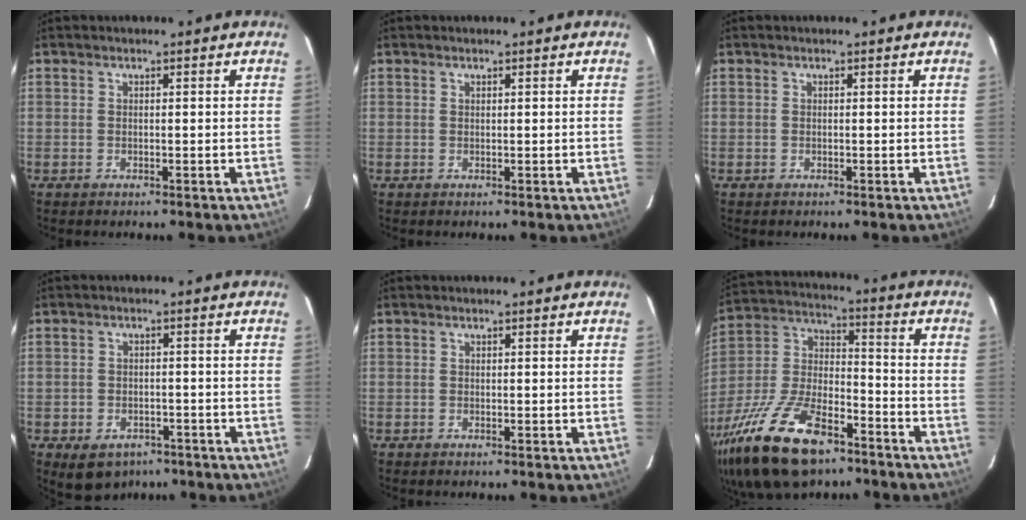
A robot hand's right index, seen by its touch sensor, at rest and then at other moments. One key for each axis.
{"total": 0.0}
{"total": 0.0}
{"total": 7.7, "fx": -4.8, "fy": 5.1, "fz": 3.1, "tx": -0.063, "ty": 0.004, "tz": -0.056}
{"total": 0.0}
{"total": 24.6, "fx": -15.5, "fy": 10.6, "fz": 15.9, "tx": -0.336, "ty": -0.020, "tz": -0.271}